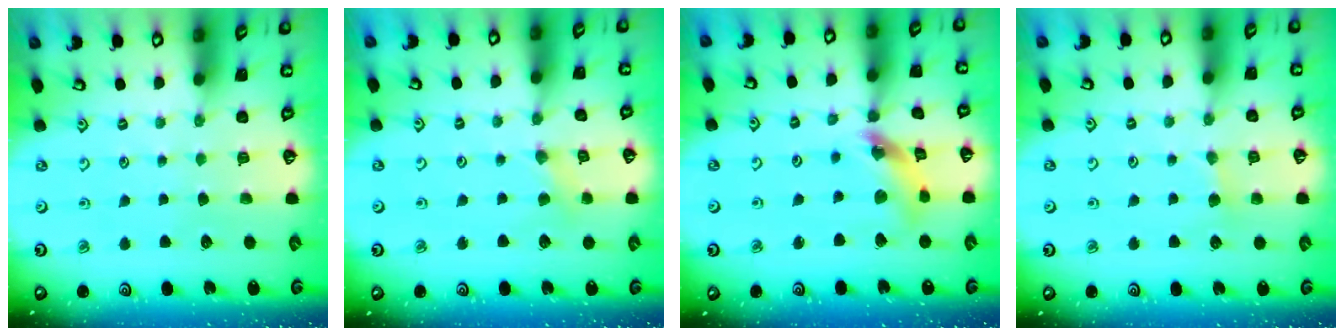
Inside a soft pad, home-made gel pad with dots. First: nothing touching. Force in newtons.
{"total": 2.2, "press": 2.1, "slide": 0.4}
{"total": 11.7, "press": 11.7, "slide": 1.3}
{"total": 2.7, "press": 2.6, "slide": 0.4}